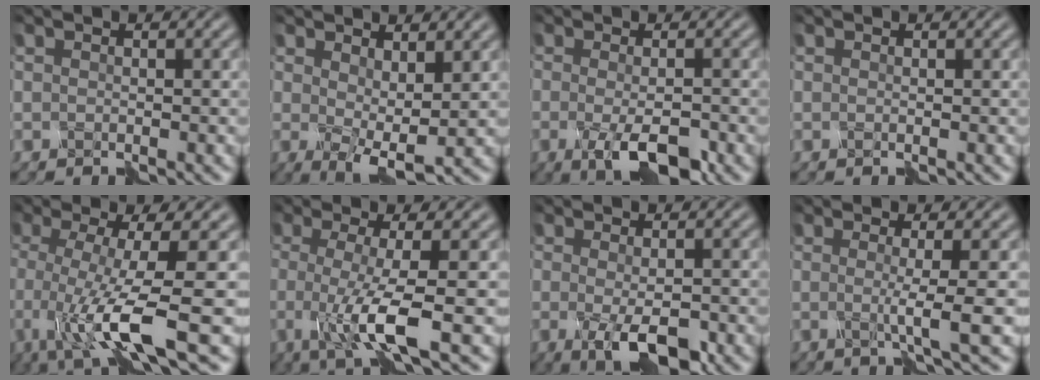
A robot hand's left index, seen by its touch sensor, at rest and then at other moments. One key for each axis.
{"total": 4.1, "fx": 1.0, "fy": 1.9, "fz": 3.5, "tx": -0.068, "ty": -0.014, "tz": 0.024}
{"total": 4.5, "fx": -2.0, "fy": 1.3, "fz": 3.8, "tx": -0.072, "ty": -0.006, "tz": -0.034}
{"total": 0.0}
{"total": 9.2, "fx": -2.7, "fy": 2.0, "fz": 8.6, "tx": -0.152, "ty": -0.014, "tz": -0.048}
{"total": 6.0, "fx": -1.4, "fy": 1.2, "fz": 5.8, "tx": -0.106, "ty": -0.014, "tz": -0.027}
{"total": 3.9, "fx": -1.6, "fy": 1.1, "fz": 3.4, "tx": -0.067, "ty": -0.006, "tz": -0.027}
{"total": 3.1, "fx": -0.4, "fy": 0.4, "fz": 3.0, "tx": -0.049, "ty": -0.005, "tz": -0.012}